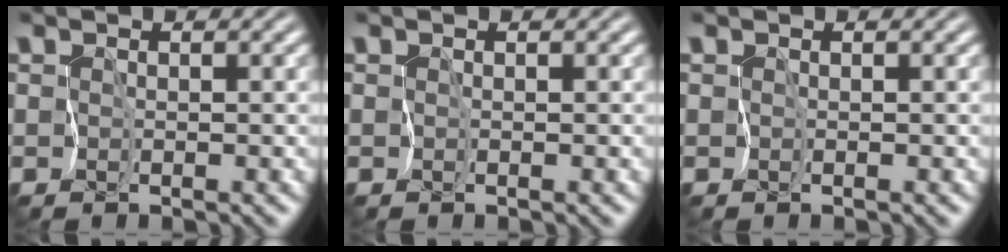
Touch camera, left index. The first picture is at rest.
{"total": 0.0}
{"total": 0.0}